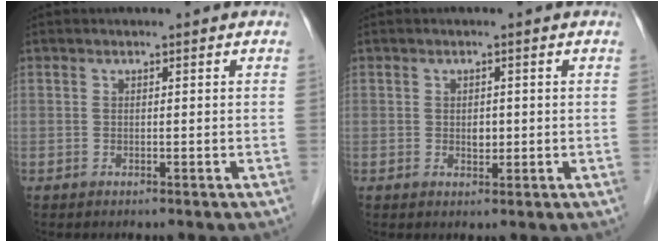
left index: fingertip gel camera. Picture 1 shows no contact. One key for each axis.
{"total": 1.6, "fx": -0.1, "fy": 1.1, "fz": 1.1, "tx": -0.013, "ty": -0.004, "tz": 0.002}